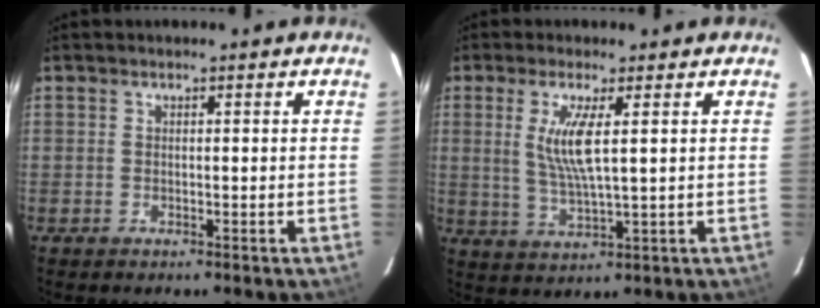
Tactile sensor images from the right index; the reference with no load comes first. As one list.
[{"total": 6.9, "force": [1.7, 0.5, 6.6], "torque": [-0.136, -0.012, 0.037]}]